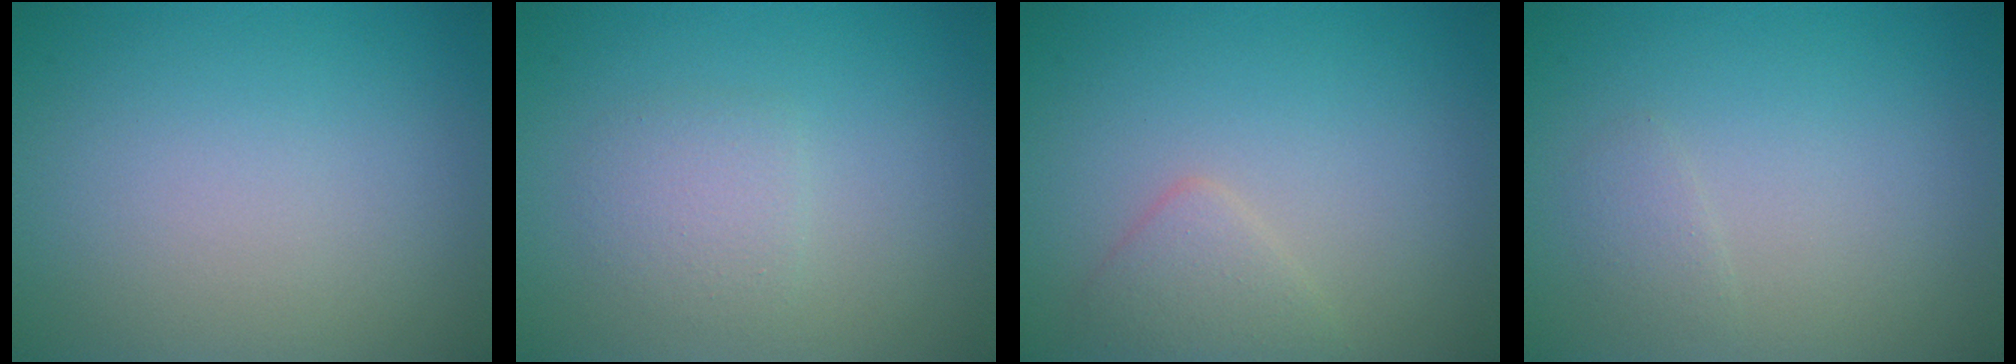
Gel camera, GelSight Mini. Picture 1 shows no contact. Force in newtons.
{"total": 1.9, "press": 1.9, "slide": 0.0}
{"total": 1.9, "press": 1.9, "slide": 0.0}
{"total": 0.9, "press": 0.9, "slide": 0.0}